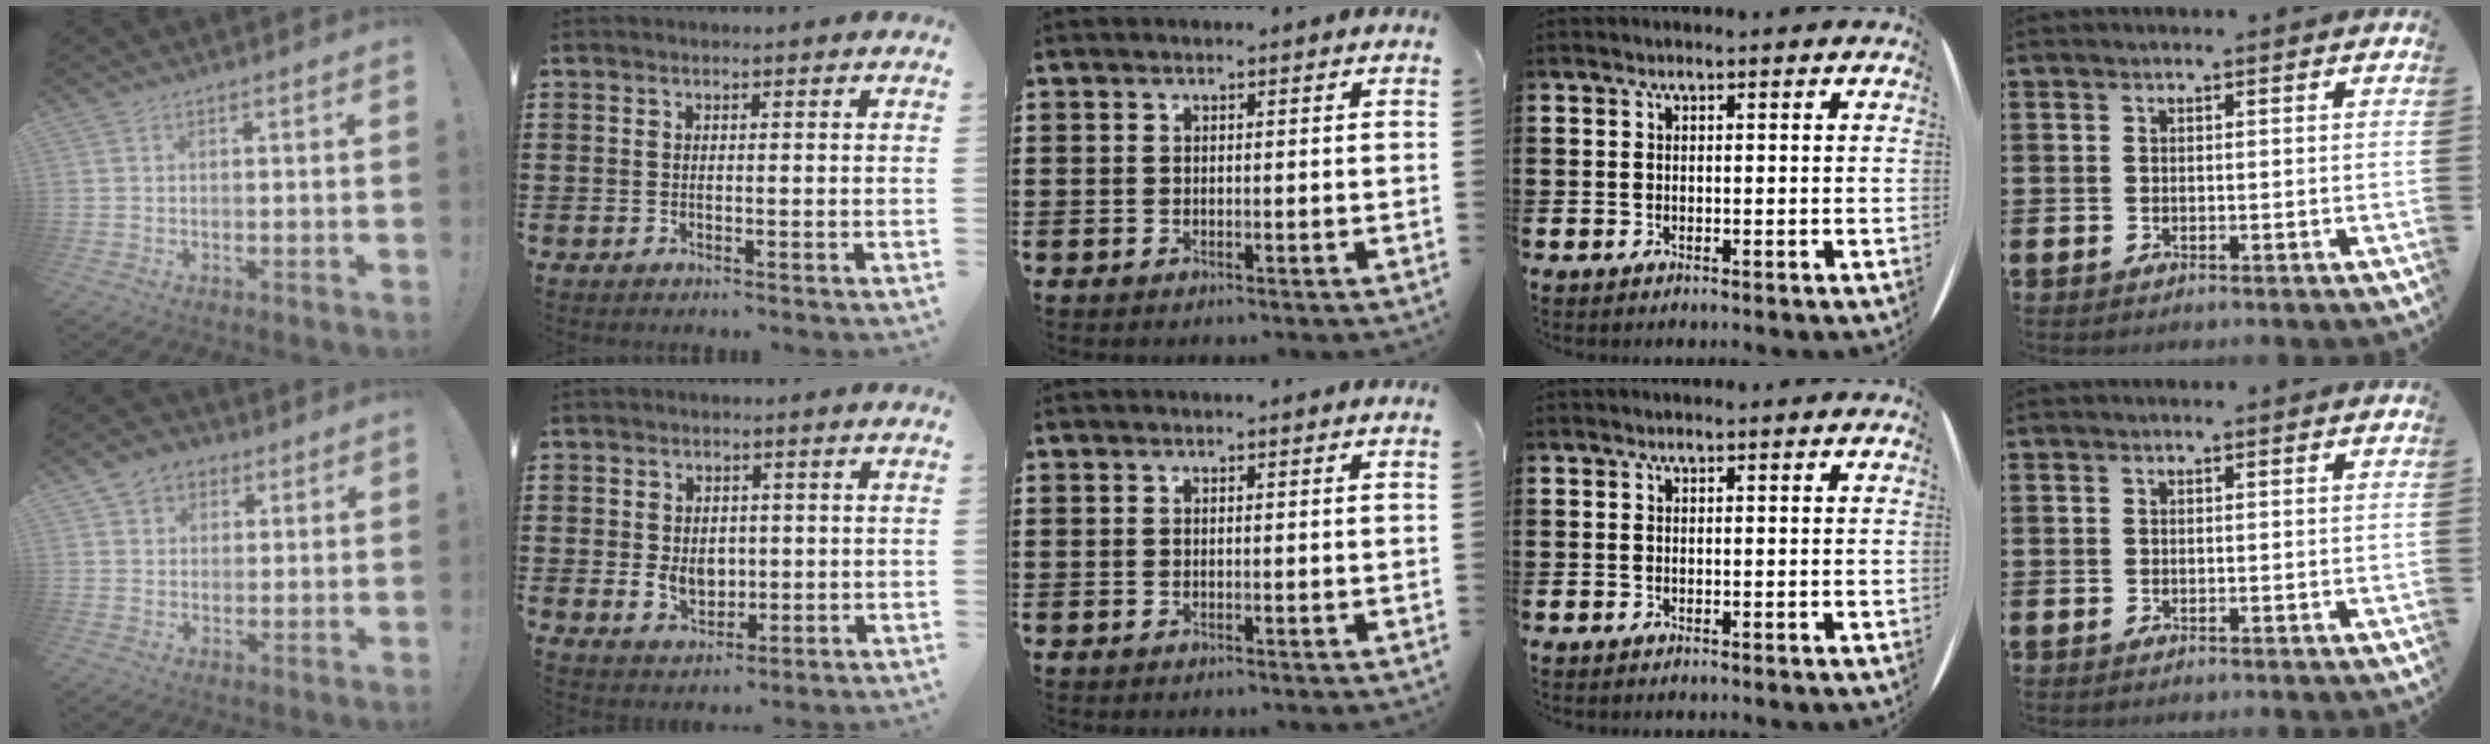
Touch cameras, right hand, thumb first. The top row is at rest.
{"thumb": {"total": 5.9, "force": [2.5, 5.1, 1.6], "torque": [-0.026, -0.004, 0.050]}, "index": {"total": 4.6, "force": [0.0, 3.5, 3.0], "torque": [-0.056, 0.008, -0.003]}}